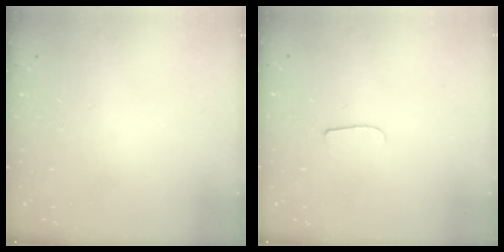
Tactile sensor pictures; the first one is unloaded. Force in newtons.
{"total": 6.0, "press": 6.0, "slide": 0.6}